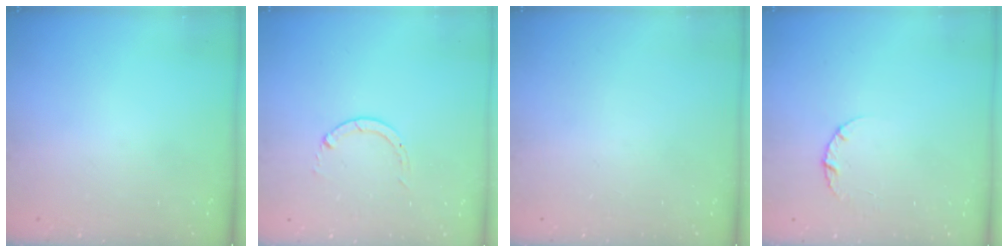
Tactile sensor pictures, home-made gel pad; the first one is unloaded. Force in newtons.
{"total": 0.6, "press": 0.5, "slide": 0.1}
{"total": 0.0}
{"total": 2.6, "press": 2.6, "slide": 0.3}